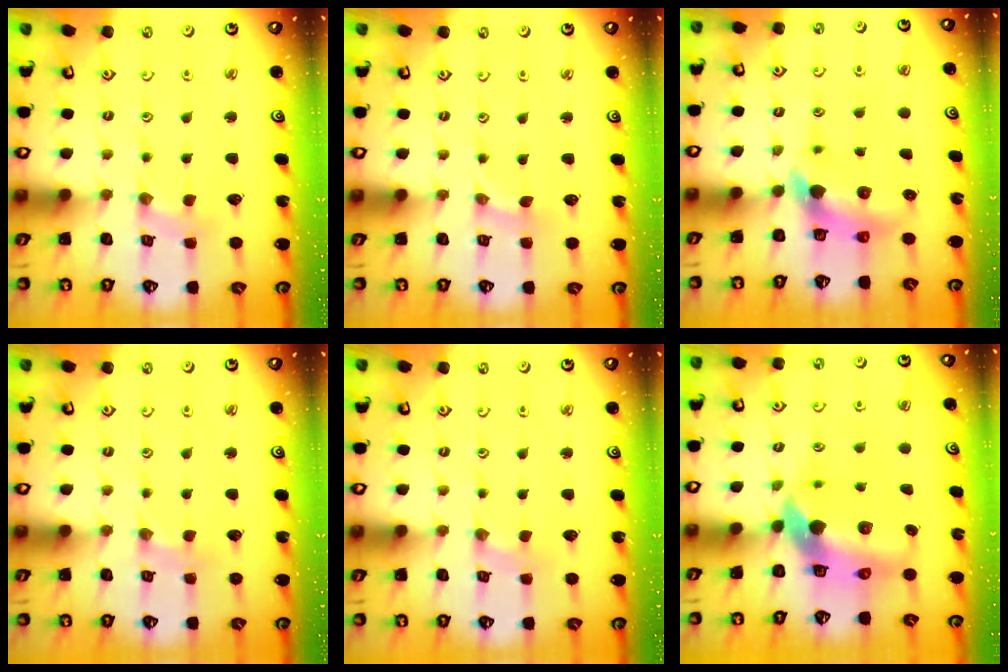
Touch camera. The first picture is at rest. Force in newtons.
{"total": 0.0}
{"total": 5.9, "press": 5.9, "slide": 0.7}
{"total": 1.3, "press": 1.3, "slide": 0.1}
{"total": 0.0}
{"total": 10.5, "press": 10.3, "slide": 1.6}